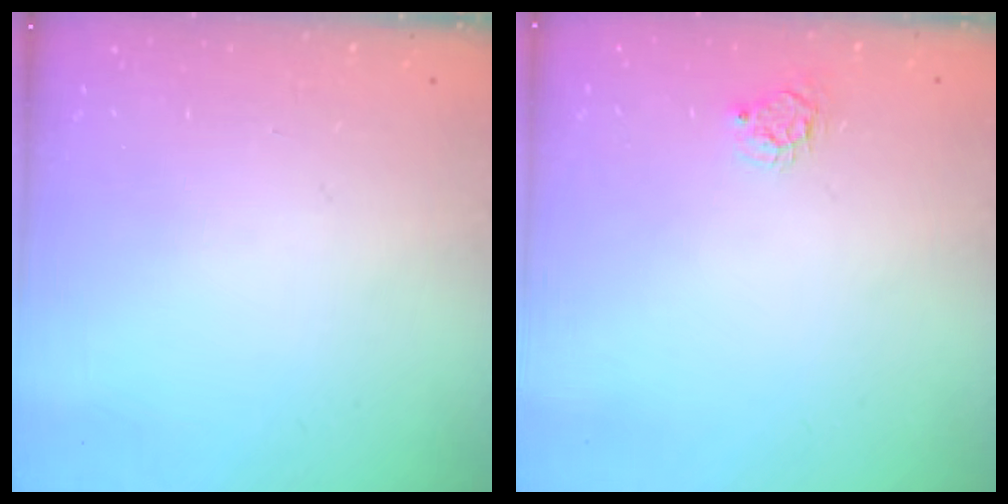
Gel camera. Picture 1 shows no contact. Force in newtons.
{"total": 5.2, "press": 5.1, "slide": 0.4}